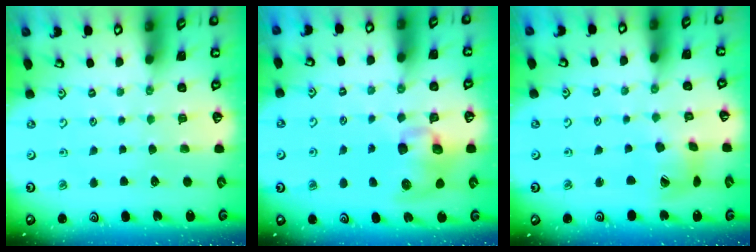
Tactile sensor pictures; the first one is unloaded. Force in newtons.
{"total": 11.4, "press": 11.3, "slide": 1.5}
{"total": 9.2, "press": 9.1, "slide": 1.2}